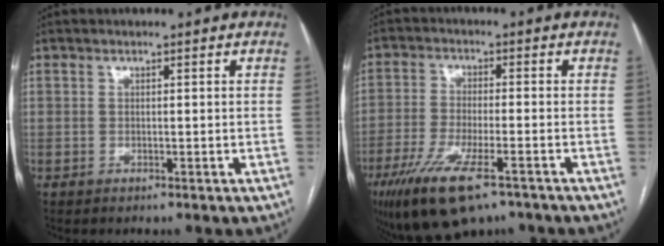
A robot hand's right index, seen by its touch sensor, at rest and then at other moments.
{"total": 13.1, "force": [-8.4, 3.3, 9.5], "torque": [-0.179, -0.029, -0.139]}